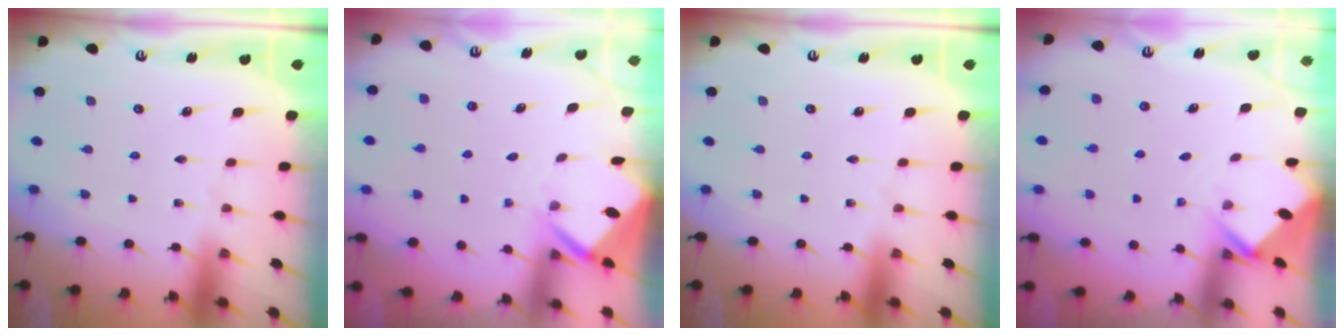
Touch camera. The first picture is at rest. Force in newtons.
{"total": 3.3, "press": 3.3, "slide": 0.3}
{"total": 0.0}
{"total": 2.6, "press": 2.6, "slide": 0.2}